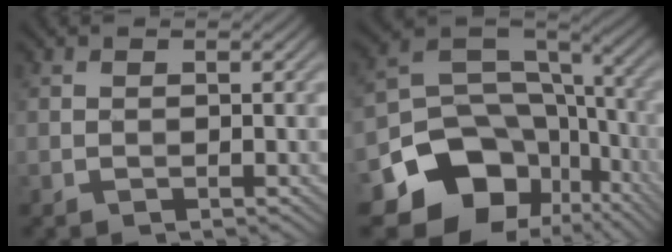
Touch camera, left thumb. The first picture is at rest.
{"total": 15.9, "force": [-7.6, 12.1, 6.9], "torque": [-0.163, -0.032, -0.120]}